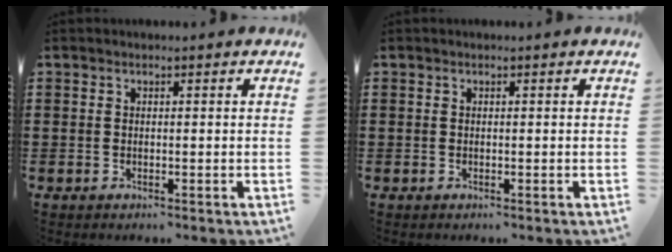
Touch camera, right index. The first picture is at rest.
{"total": 0.0}